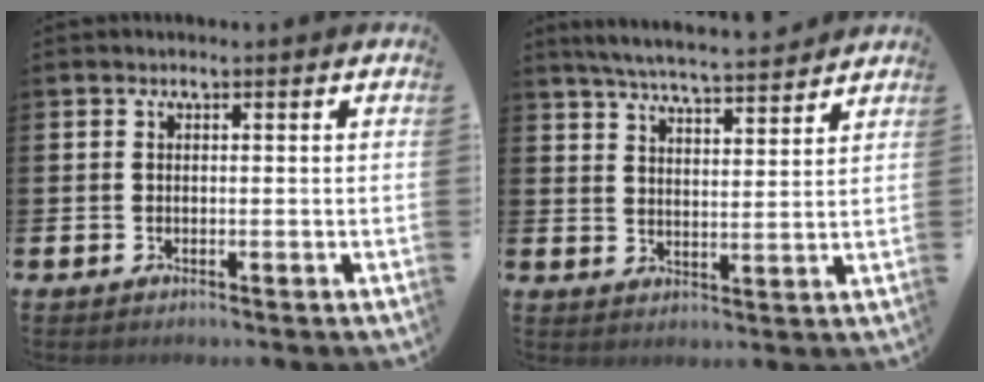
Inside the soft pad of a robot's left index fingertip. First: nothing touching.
{"total": 5.9, "force": [5.8, 0.1, 1.3], "torque": [-0.040, -0.035, 0.100]}